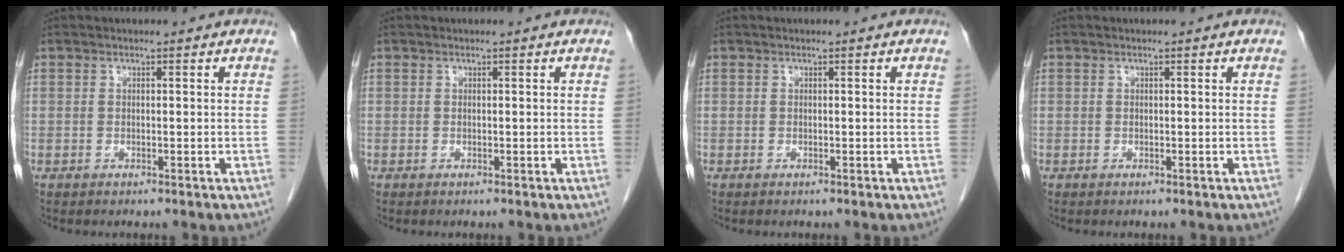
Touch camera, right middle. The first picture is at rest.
{"total": 0.0}
{"total": 0.0}
{"total": 0.0}